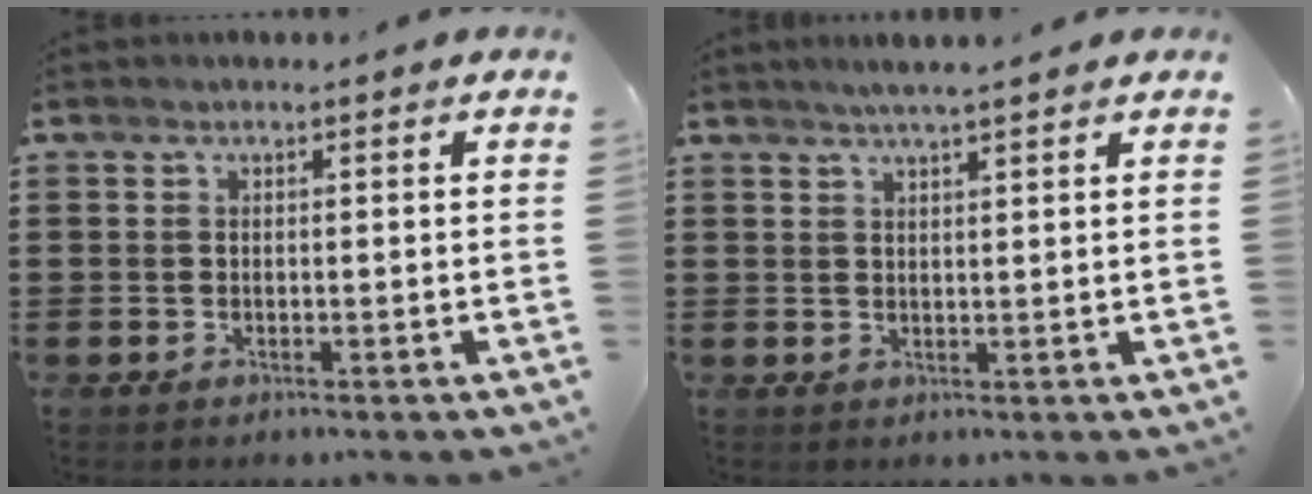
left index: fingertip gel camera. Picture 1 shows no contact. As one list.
[{"total": 2.8, "force": [2.4, -0.2, 1.4], "torque": [-0.032, 0.001, 0.045]}]